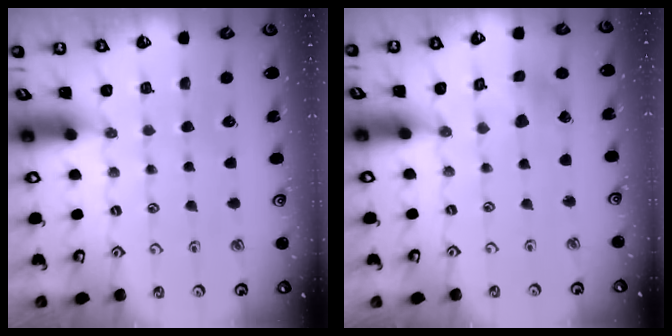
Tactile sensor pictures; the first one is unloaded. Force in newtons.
{"total": 3.3, "press": 3.3, "slide": 0.2}